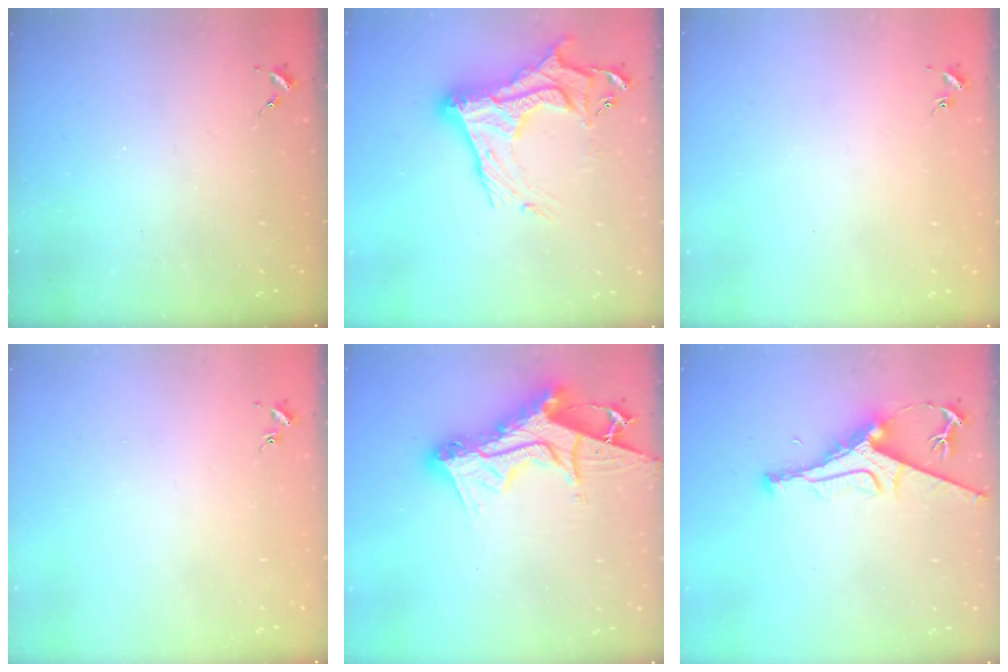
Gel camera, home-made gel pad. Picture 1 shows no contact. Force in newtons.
{"total": 20.5, "press": 20.4, "slide": 1.6}
{"total": 0.8, "press": 0.8, "slide": 0.2}
{"total": 0.6, "press": 0.6, "slide": 0.1}
{"total": 19.4, "press": 19.4, "slide": 1.4}
{"total": 9.7, "press": 9.7, "slide": 0.7}